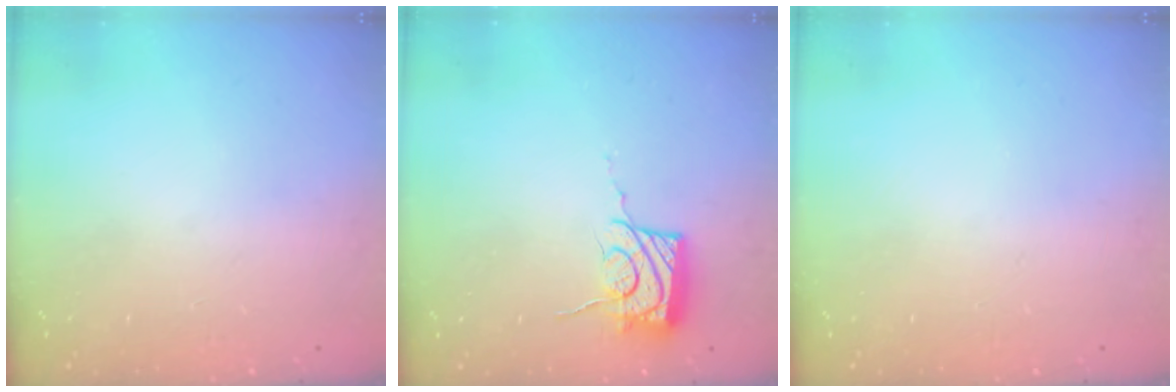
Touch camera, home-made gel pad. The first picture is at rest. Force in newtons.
{"total": 12.2, "press": 12.0, "slide": 1.8}
{"total": 0.0}